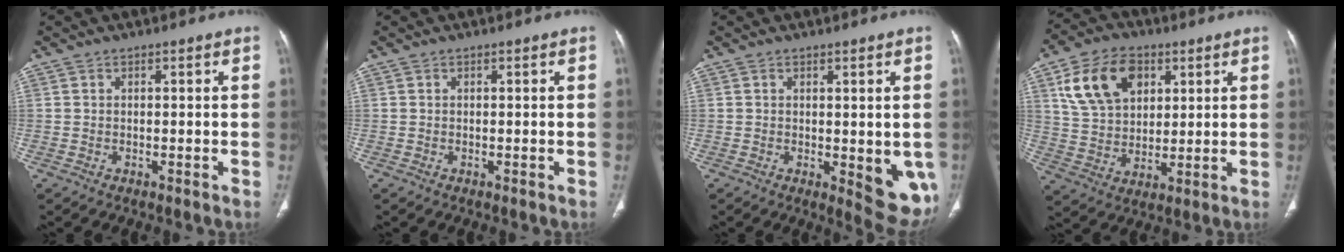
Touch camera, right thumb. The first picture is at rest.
{"total": 0.0}
{"total": 8.6, "force": [-1.3, 3.4, 7.8], "torque": [-0.076, -0.020, -0.008]}
{"total": 14.3, "force": [5.9, 9.7, 8.6], "torque": [-0.128, -0.009, 0.113]}